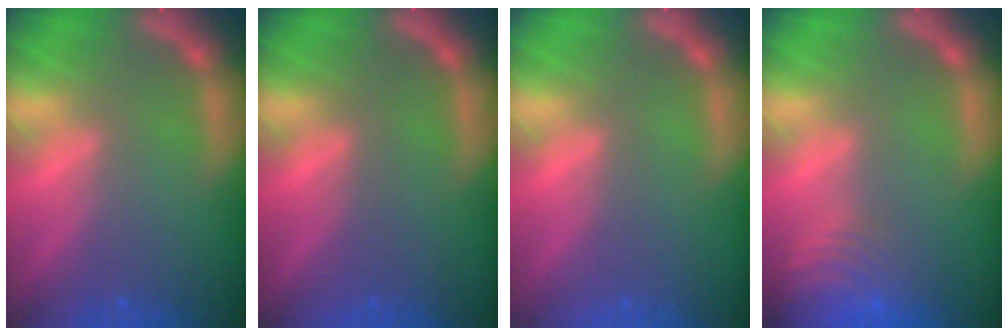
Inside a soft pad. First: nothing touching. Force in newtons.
{"total": 0.0}
{"total": 0.0}
{"total": 9.5}